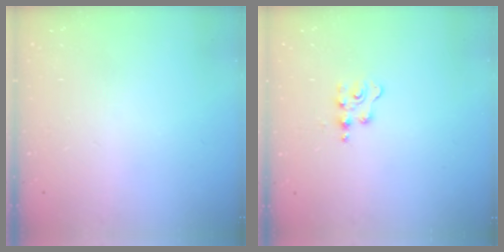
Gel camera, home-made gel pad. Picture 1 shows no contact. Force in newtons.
{"total": 3.7, "press": 3.7, "slide": 0.5}